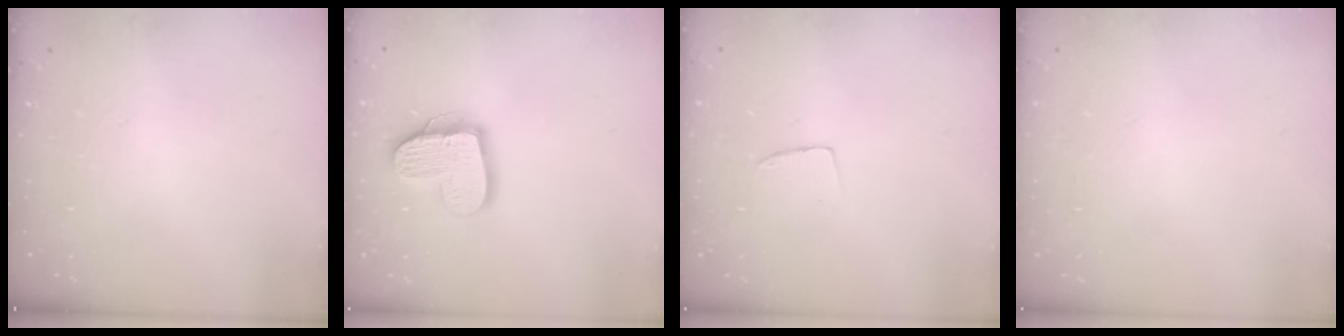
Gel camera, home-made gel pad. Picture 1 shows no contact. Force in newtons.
{"total": 14.8, "press": 14.7, "slide": 1.3}
{"total": 4.0, "press": 4.0, "slide": 0.3}
{"total": 0.0}